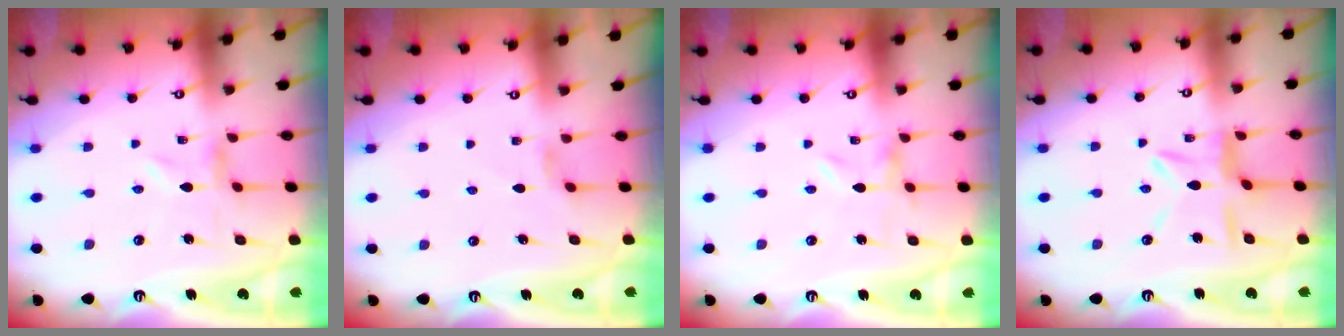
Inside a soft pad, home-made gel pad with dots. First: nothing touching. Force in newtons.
{"total": 1.8, "press": 1.7, "slide": 0.5}
{"total": 0.0}
{"total": 9.0, "press": 8.9, "slide": 0.7}